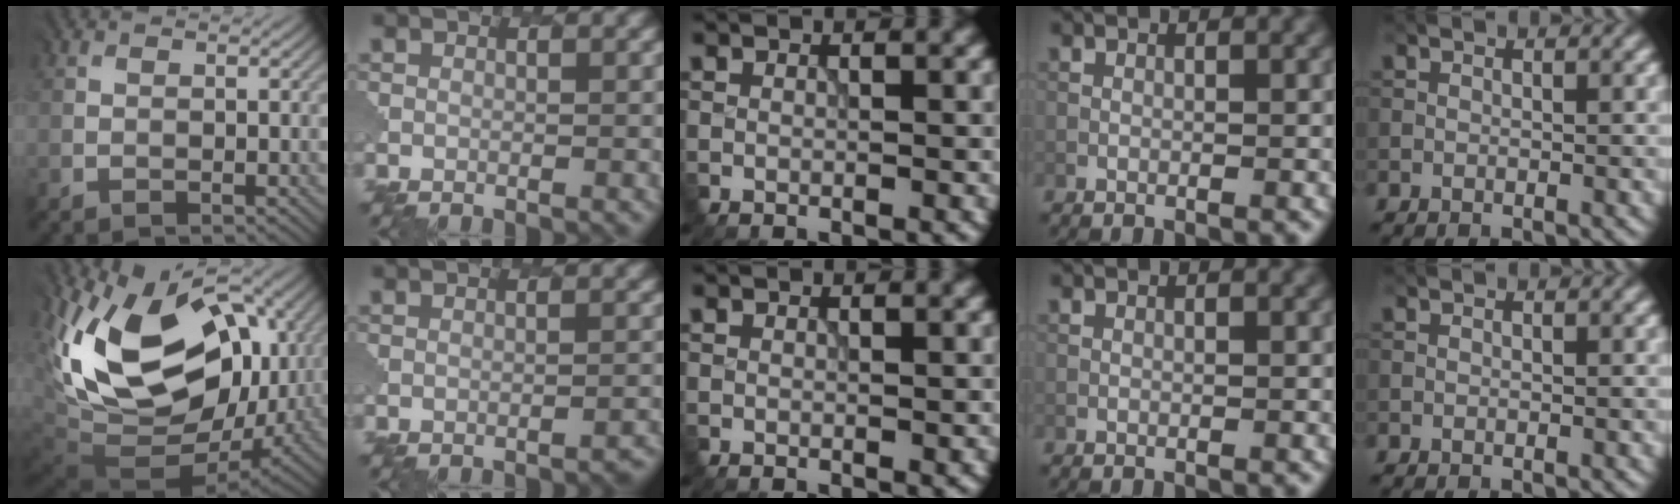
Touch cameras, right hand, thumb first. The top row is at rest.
{"thumb": {"total": 18.5, "force": [4.2, 12.1, 13.3], "torque": [-0.265, -0.007, 0.083]}, "index": {"total": 2.4, "force": [-2.1, 0.5, 0.9], "torque": [-0.008, 0.015, -0.029]}}